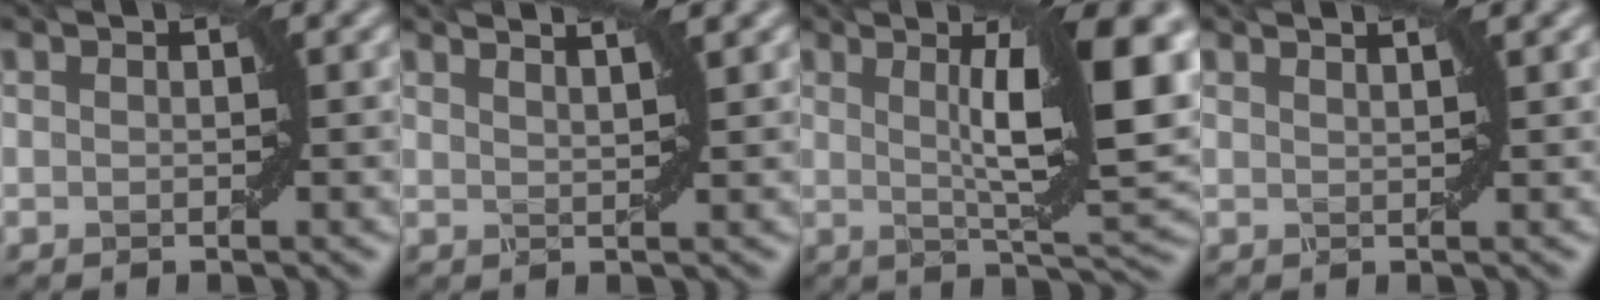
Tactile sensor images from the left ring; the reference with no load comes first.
{"total": 3.6, "force": [3.0, 0.9, 1.9], "torque": [0.001, 0.015, 0.012]}
{"total": 11.3, "force": [2.4, 2.4, 10.8], "torque": [-0.140, 0.003, 0.040]}
{"total": 2.2, "force": [1.7, 0.6, 1.2], "torque": [0.005, 0.000, 0.003]}